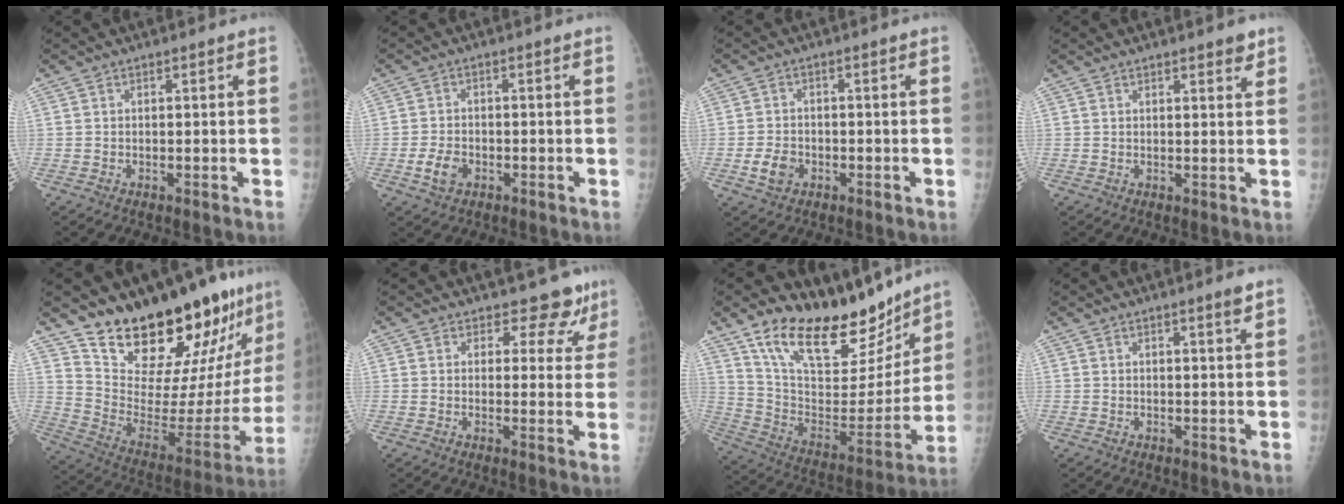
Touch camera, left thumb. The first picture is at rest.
{"total": 4.0, "force": [-1.6, 2.8, 2.4], "torque": [-0.042, 0.007, -0.028]}
{"total": 4.0, "force": [-1.6, 3.0, 2.2], "torque": [-0.035, 0.007, -0.026]}
{"total": 2.7, "force": [1.9, 0.7, 1.7], "torque": [-0.015, -0.010, 0.024]}
{"total": 25.3, "force": [21.0, 6.8, 12.4], "torque": [-0.147, -0.159, 0.313]}
{"total": 6.5, "force": [5.5, 3.3, 0.9], "torque": [0.024, -0.035, 0.054]}
{"total": 24.5, "force": [18.7, 9.7, 12.4], "torque": [-0.151, -0.091, 0.314]}
{"total": 2.0, "force": [1.4, -0.1, 1.4], "torque": [-0.020, -0.010, 0.021]}